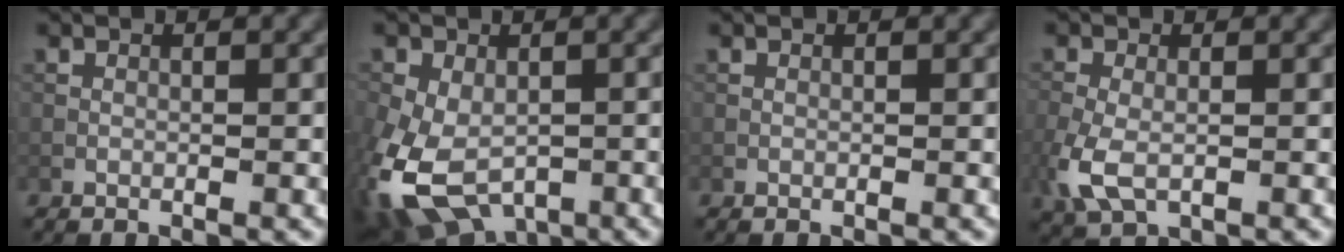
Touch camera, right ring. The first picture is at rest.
{"total": 11.5, "force": [-4.6, 6.8, 8.1], "torque": [-0.190, -0.044, -0.075]}
{"total": 0.0}
{"total": 4.6, "force": [-1.4, 2.7, 3.4], "torque": [-0.090, -0.012, -0.028]}